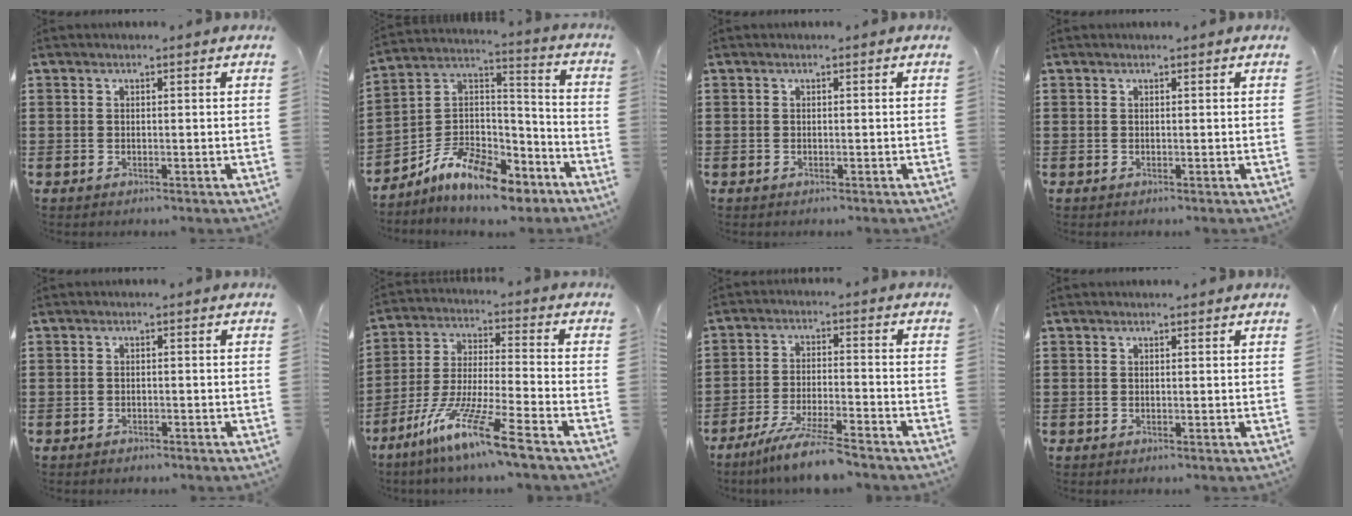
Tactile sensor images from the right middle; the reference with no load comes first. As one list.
[{"total": 11.0, "force": [-8.6, 3.6, 5.8], "torque": [-0.122, 0.021, -0.172]}, {"total": 0.0}, {"total": 0.0}, {"total": 0.8, "force": [-0.8, 0.3, 0.0], "torque": [-0.002, 0.001, -0.017]}, {"total": 11.6, "force": [-8.6, 0.1, 7.8], "torque": [-0.164, -0.001, -0.170]}, {"total": 7.0, "force": [-6.1, -0.2, 3.5], "torque": [-0.072, -0.015, -0.115]}, {"total": 0.0}]